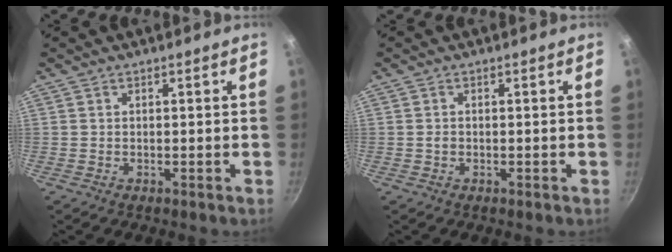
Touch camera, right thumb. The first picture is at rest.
{"total": 0.8, "force": [-0.2, 0.6, 0.5], "torque": [-0.009, 0.003, -0.003]}